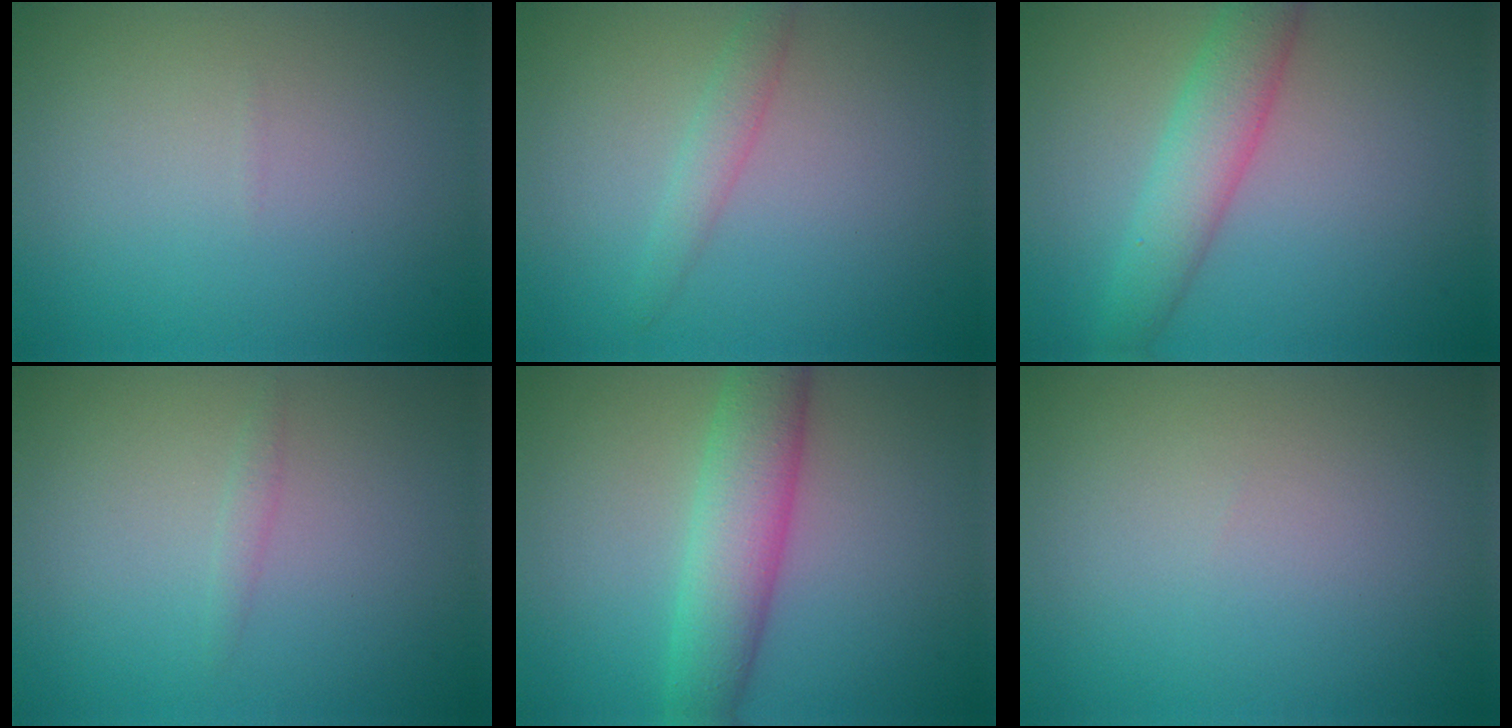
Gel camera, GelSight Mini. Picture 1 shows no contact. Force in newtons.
{"total": 1.7, "press": 1.7, "slide": 0.1}
{"total": 4.5, "press": 4.5, "slide": 0.2}
{"total": 0.7, "press": 0.7, "slide": 0.0}
{"total": 5.6, "press": 5.6, "slide": 0.1}
{"total": 0.0}